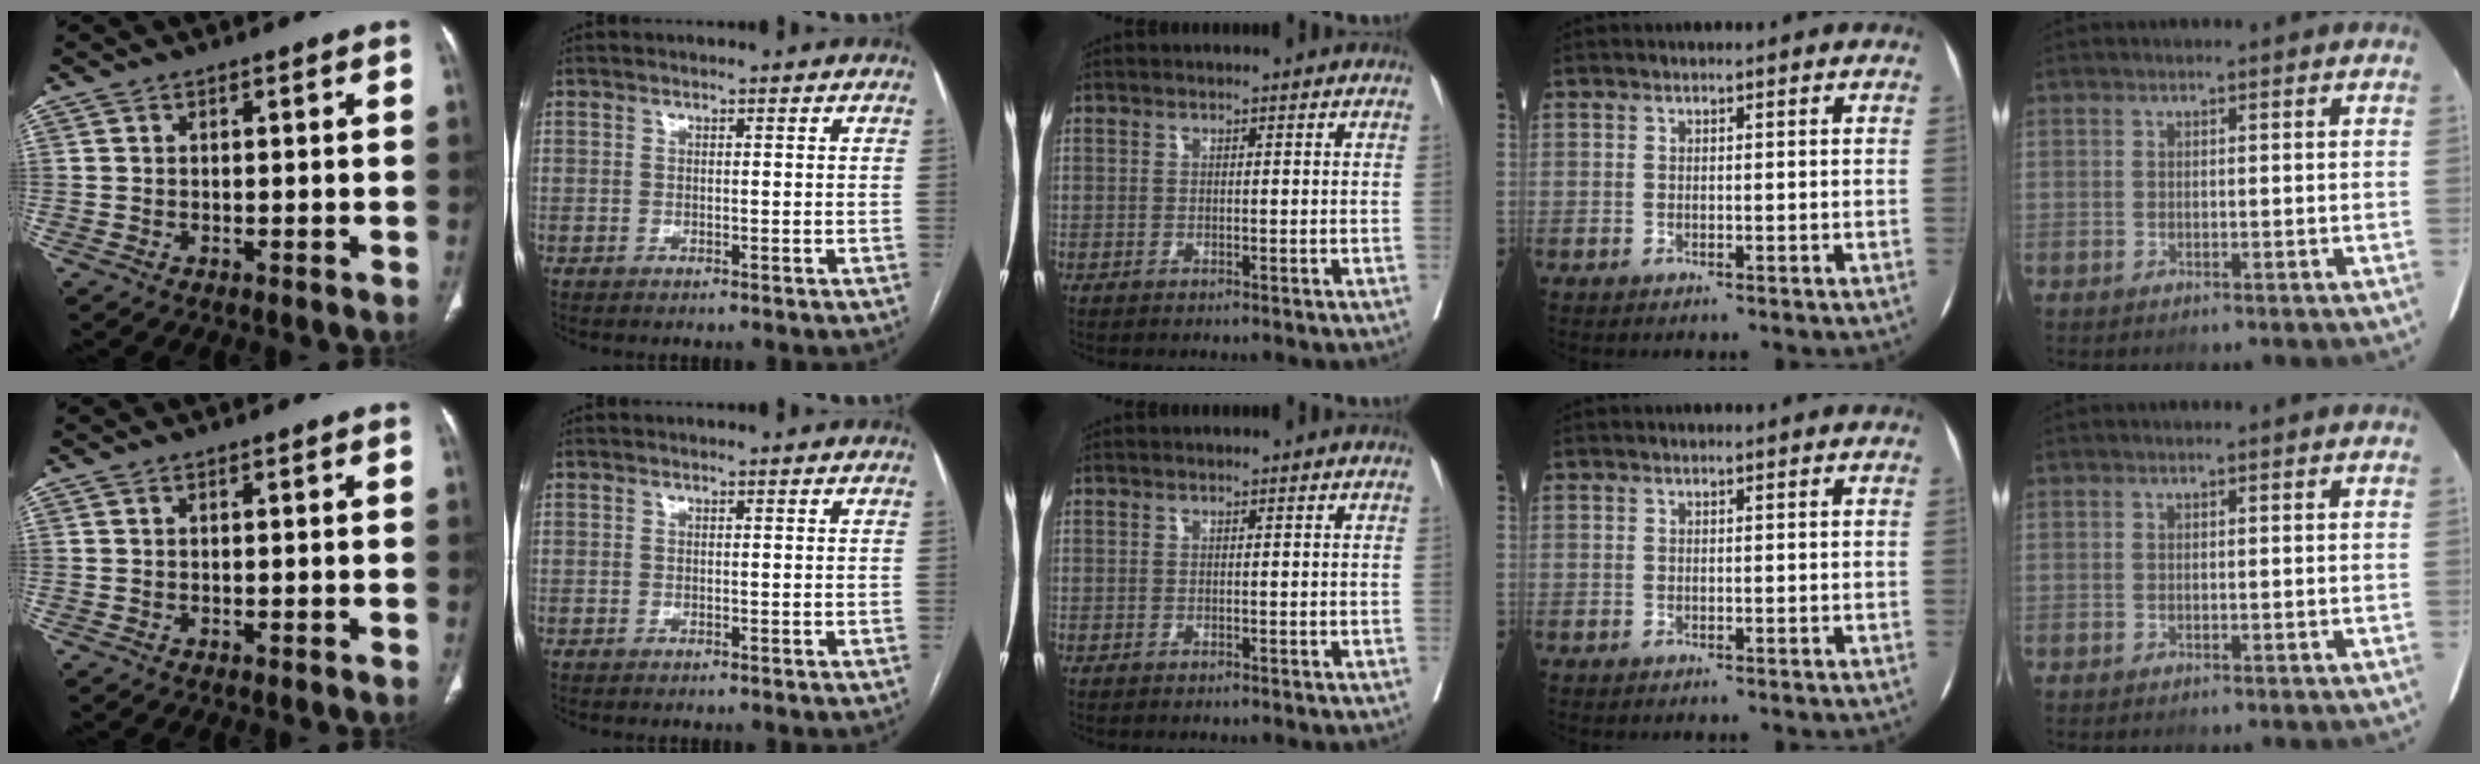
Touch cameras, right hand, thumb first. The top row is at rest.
{}